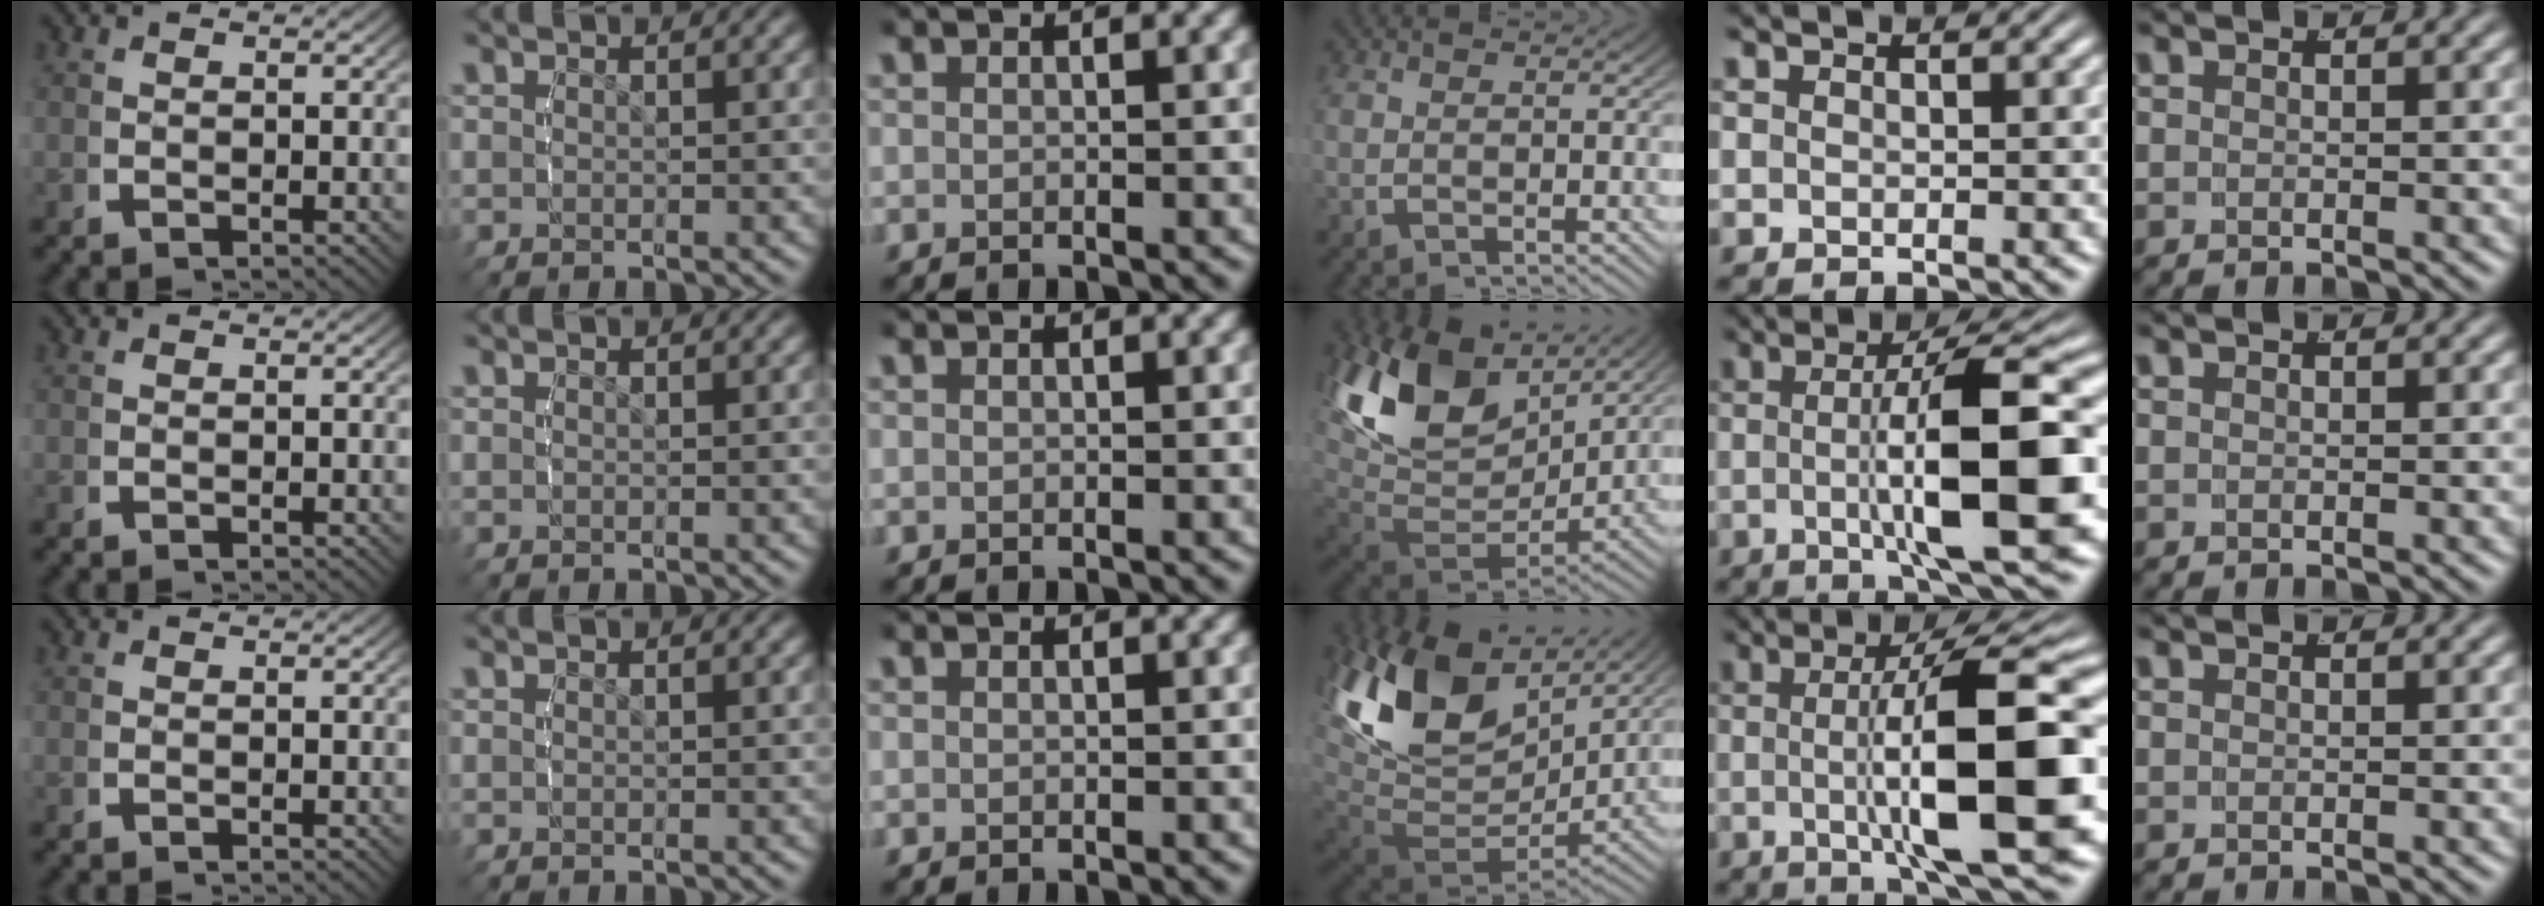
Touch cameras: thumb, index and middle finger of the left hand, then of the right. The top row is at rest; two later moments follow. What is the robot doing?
{"motion": "lift_and_place", "object": "bottle cap"}